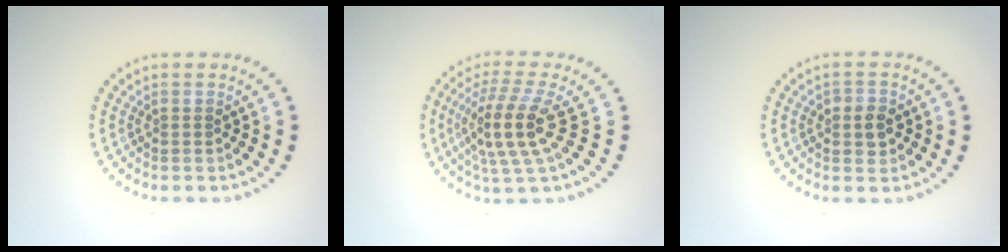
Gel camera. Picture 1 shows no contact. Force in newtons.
{"total": 4.6, "press": 3.8, "slide": 2.6}
{"total": 2.1, "press": 2.0, "slide": 0.5}